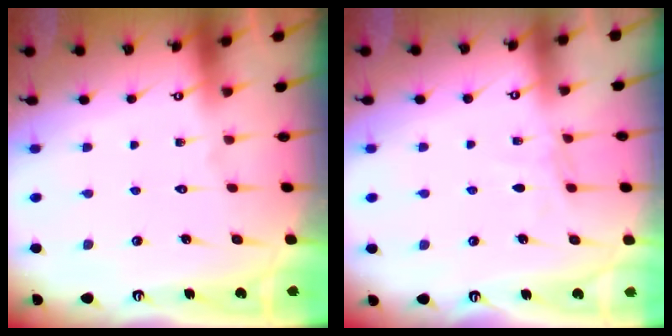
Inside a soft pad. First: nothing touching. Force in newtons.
{"total": 4.0, "press": 4.0, "slide": 0.5}